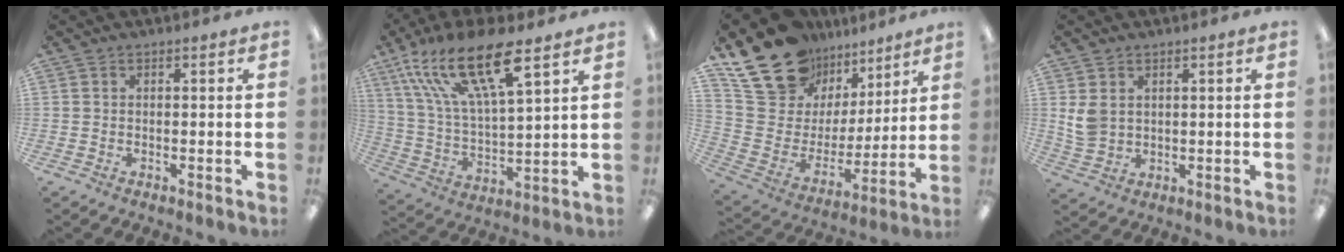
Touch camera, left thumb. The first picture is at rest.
{"total": 19.9, "force": [12.2, 6.7, 14.2], "torque": [-0.272, -0.060, 0.205]}
{"total": 19.7, "force": [14.6, 11.8, 6.2], "torque": [-0.141, -0.095, 0.282]}
{"total": 5.4, "force": [1.8, 4.3, 2.6], "torque": [-0.062, 0.006, 0.039]}